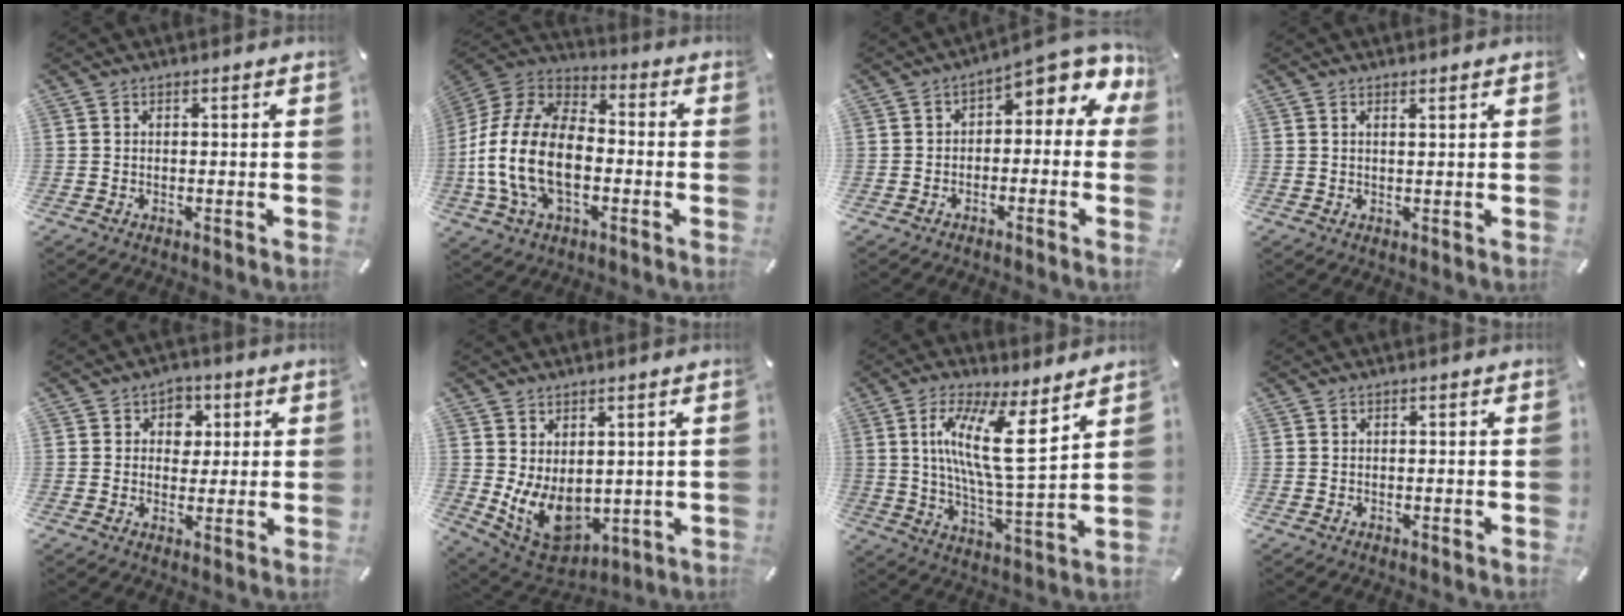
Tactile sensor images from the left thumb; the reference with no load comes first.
{"total": 18.3, "force": [-5.0, 11.6, 13.2], "torque": [-0.278, 0.034, -0.088]}
{"total": 5.2, "force": [1.8, 2.9, 3.9], "torque": [-0.058, -0.019, 0.025]}
{"total": 1.1, "force": [1.0, -0.1, 0.6], "torque": [-0.011, -0.002, 0.018]}
{"total": 5.5, "force": [1.2, 5.0, 2.0], "torque": [-0.013, -0.001, 0.013]}
{"total": 10.5, "force": [0.3, 8.0, 6.8], "torque": [-0.119, -0.024, 0.013]}
{"total": 15.6, "force": [6.2, 3.7, 13.8], "torque": [-0.245, -0.022, 0.098]}
{"total": 0.0}